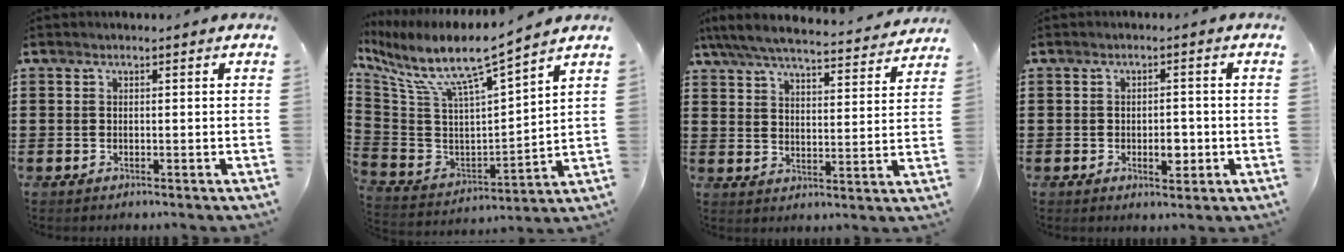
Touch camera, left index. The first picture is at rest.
{"total": 9.1, "force": [6.9, 0.8, 5.9], "torque": [-0.143, -0.059, 0.111]}
{"total": 6.2, "force": [5.8, 0.3, 2.2], "torque": [-0.068, -0.038, 0.099]}
{"total": 3.5, "force": [-0.8, 1.9, 2.8], "torque": [-0.044, 0.001, -0.017]}